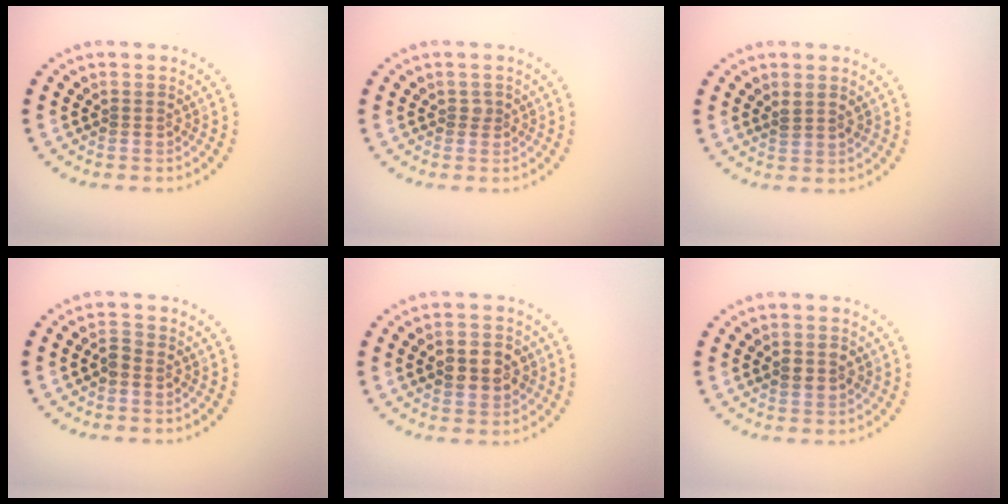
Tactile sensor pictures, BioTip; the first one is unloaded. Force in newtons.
{"total": 0.6, "press": 0.5, "slide": 0.3}
{"total": 1.1, "press": 1.0, "slide": 0.5}
{"total": 0.9, "press": 0.9, "slide": 0.3}
{"total": 3.6, "press": 3.6, "slide": 0.2}
{"total": 1.4, "press": 1.4, "slide": 0.4}